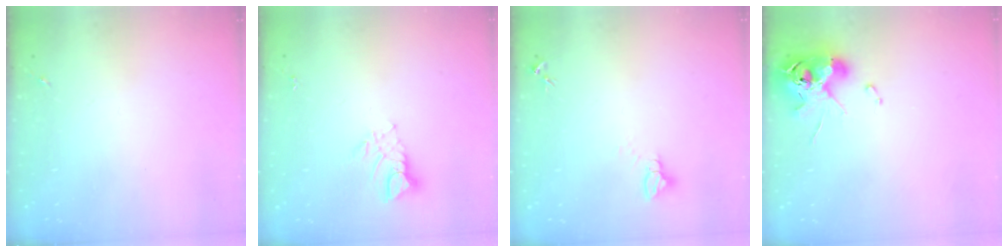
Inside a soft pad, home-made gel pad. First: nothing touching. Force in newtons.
{"total": 5.8, "press": 5.8, "slide": 0.3}
{"total": 2.7, "press": 2.7, "slide": 0.1}
{"total": 11.3, "press": 11.2, "slide": 1.7}